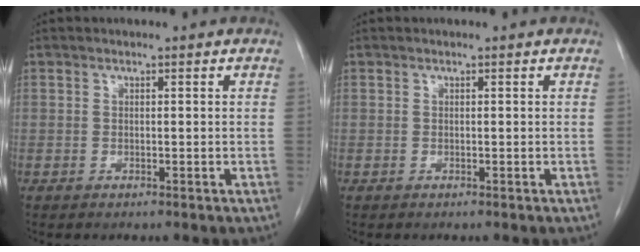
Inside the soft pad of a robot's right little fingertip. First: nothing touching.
{"total": 0.0}